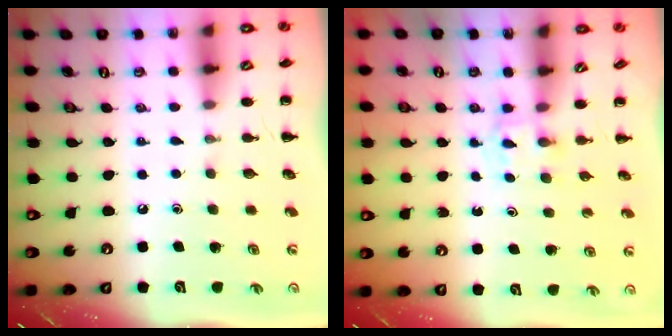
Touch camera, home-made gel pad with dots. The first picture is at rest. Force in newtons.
{"total": 2.3, "press": 2.1, "slide": 0.9}